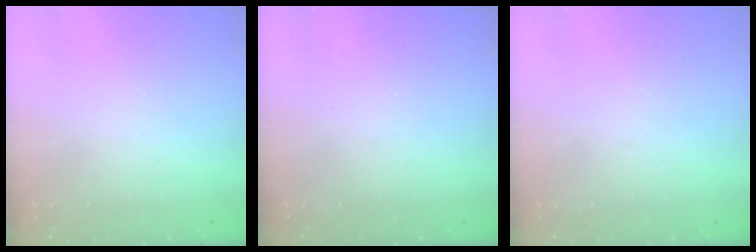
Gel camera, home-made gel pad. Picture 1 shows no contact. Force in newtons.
{"total": 0.0}
{"total": 0.0}